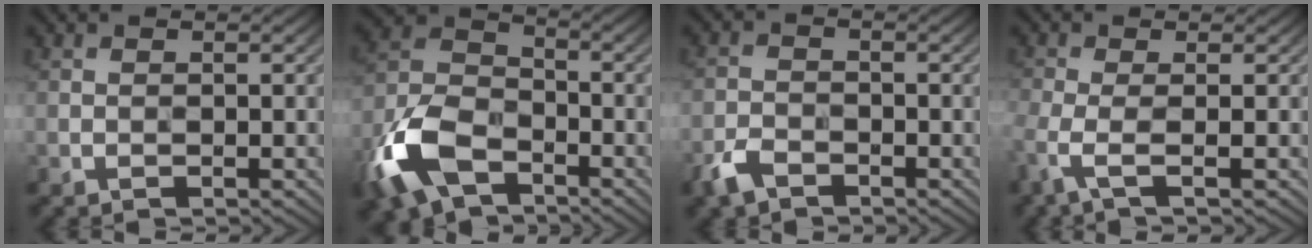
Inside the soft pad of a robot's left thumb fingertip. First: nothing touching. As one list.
[{"total": 13.3, "force": [-7.1, 7.6, 8.3], "torque": [-0.212, -0.021, -0.154]}, {"total": 3.4, "force": [-2.5, 1.7, 1.6], "torque": [-0.035, -0.004, -0.060]}, {"total": 3.4, "force": [-1.4, 0.6, 3.0], "torque": [-0.074, -0.002, -0.042]}]